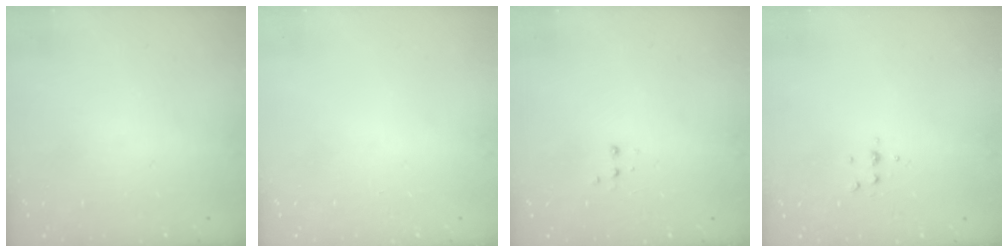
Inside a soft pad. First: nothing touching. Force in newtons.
{"total": 0.0}
{"total": 3.0, "press": 2.9, "slide": 0.7}
{"total": 4.1, "press": 4.0, "slide": 0.9}